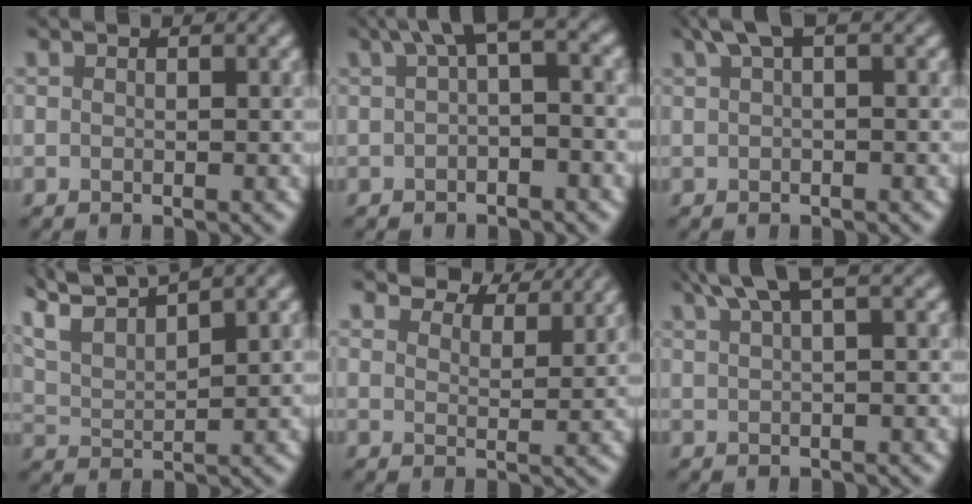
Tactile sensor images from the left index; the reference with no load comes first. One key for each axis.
{"total": 3.2, "fx": 0.6, "fy": 0.8, "fz": 3.1, "tx": -0.042, "ty": 0.019, "tz": 0.005}
{"total": 1.9, "fx": 0.9, "fy": 0.3, "fz": 1.6, "tx": -0.024, "ty": 0.009, "tz": 0.017}
{"total": 7.0, "fx": 6.1, "fy": 1.1, "fz": 3.3, "tx": -0.069, "ty": 0.023, "tz": 0.102}
{"total": 5.6, "fx": 5.1, "fy": 1.4, "fz": 1.8, "tx": -0.035, "ty": -0.003, "tz": 0.079}
{"total": 3.5, "fx": 2.3, "fy": 0.4, "fz": 2.5, "tx": -0.030, "ty": 0.015, "tz": 0.043}